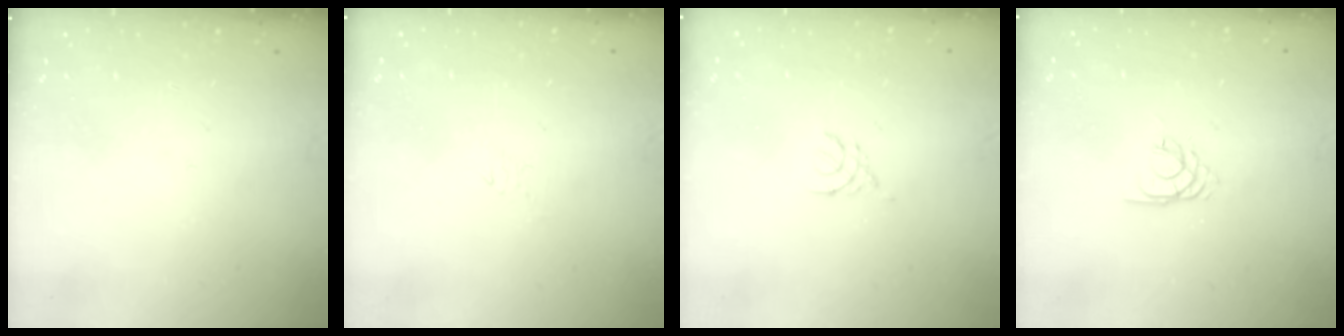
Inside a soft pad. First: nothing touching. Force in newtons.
{"total": 2.8, "press": 2.7, "slide": 0.6}
{"total": 1.8, "press": 1.7, "slide": 0.4}
{"total": 1.7, "press": 1.7, "slide": 0.4}